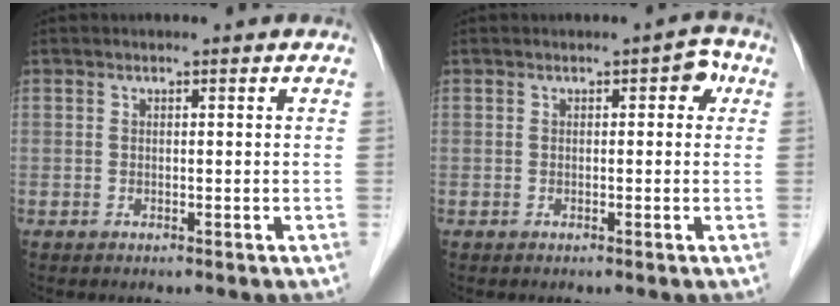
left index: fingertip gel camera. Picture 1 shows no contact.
{"total": 2.1, "force": [0.4, 1.3, 1.7], "torque": [-0.011, 0.014, -0.001]}